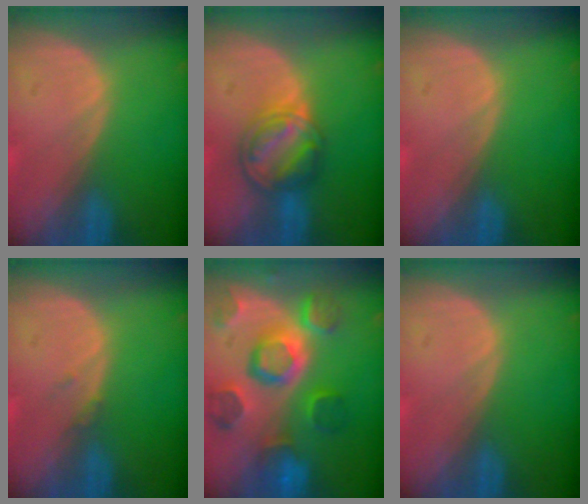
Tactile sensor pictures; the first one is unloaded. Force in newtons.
{"total": 6.9, "press": 6.3, "slide": 2.8}
{"total": 0.0}
{"total": 0.8, "press": 0.8, "slide": 0.1}
{"total": 11.9, "press": 10.3, "slide": 6.0}
{"total": 0.0}